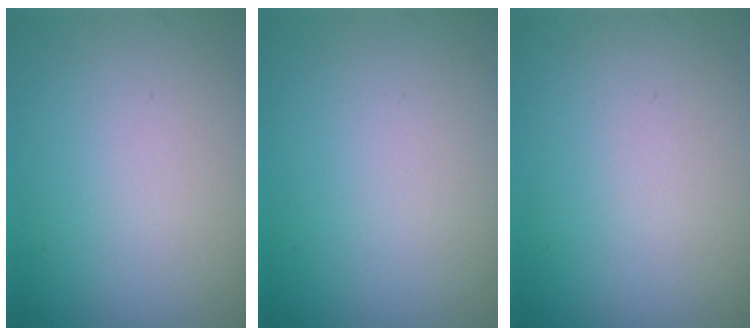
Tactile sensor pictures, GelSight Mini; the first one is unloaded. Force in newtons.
{"total": 0.0}
{"total": 0.0}